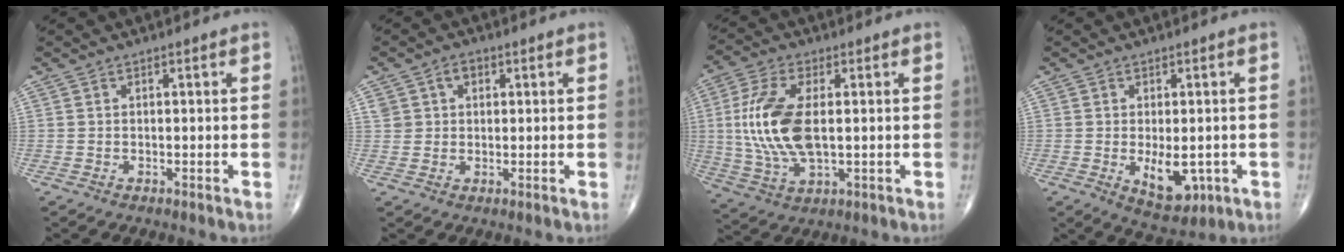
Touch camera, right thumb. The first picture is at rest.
{"total": 3.6, "force": [1.5, 2.9, 1.7], "torque": [-0.011, -0.001, 0.027]}
{"total": 14.3, "force": [0.9, 6.9, 12.5], "torque": [-0.270, -0.004, 0.020]}
{"total": 7.5, "force": [-1.6, 4.0, 6.1], "torque": [-0.068, -0.010, -0.009]}